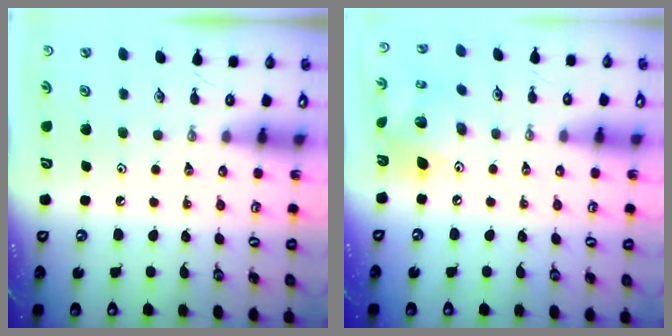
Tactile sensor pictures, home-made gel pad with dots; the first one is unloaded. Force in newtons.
{"total": 11.7, "press": 11.6, "slide": 1.0}